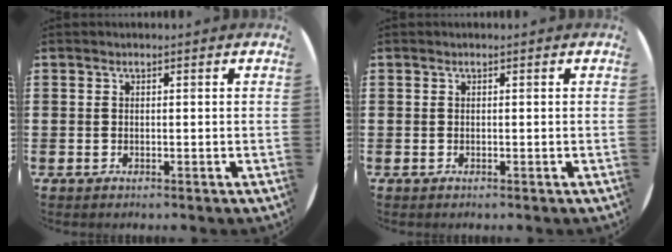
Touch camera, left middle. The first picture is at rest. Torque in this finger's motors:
{"motor_torque": [-0.10, 0.09, 0.00, 0.00]}